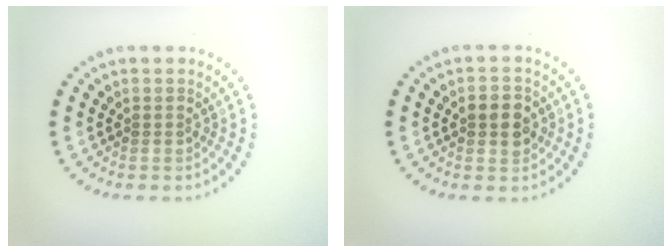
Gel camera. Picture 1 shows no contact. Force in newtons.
{"total": 2.3, "press": 2.3, "slide": 0.3}